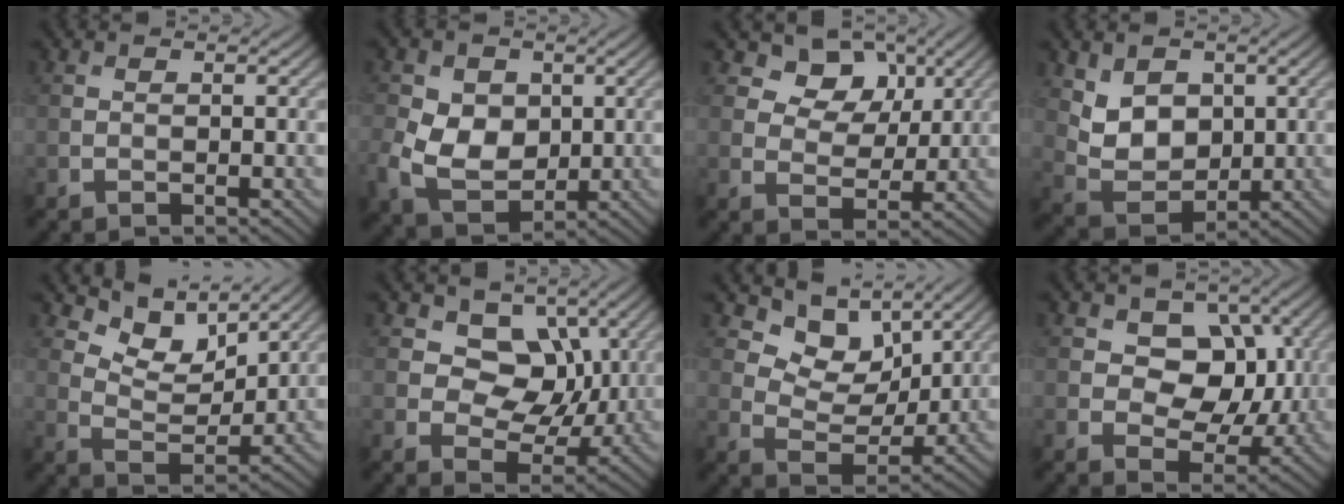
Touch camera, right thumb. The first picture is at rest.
{"total": 8.2, "force": [0.1, 6.4, 5.2], "torque": [-0.127, -0.011, -0.002]}
{"total": 6.5, "force": [3.4, 4.6, 2.9], "torque": [-0.048, -0.017, 0.058]}
{"total": 6.3, "force": [2.1, 4.6, 3.7], "torque": [-0.083, -0.014, 0.037]}
{"total": 7.3, "force": [5.4, 3.2, 3.6], "torque": [-0.075, -0.008, 0.094]}
{"total": 8.5, "force": [2.8, 6.7, 4.6], "torque": [-0.093, -0.011, 0.044]}
{"total": 8.2, "force": [5.0, 5.1, 4.1], "torque": [-0.077, -0.010, 0.081]}
{"total": 8.1, "force": [1.5, 6.0, 5.1], "torque": [-0.079, -0.006, 0.012]}